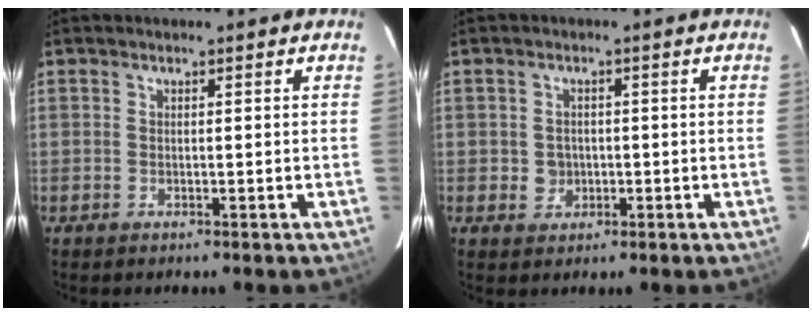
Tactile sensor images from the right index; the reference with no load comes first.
{"total": 3.0, "force": [-0.3, 2.9, 0.8], "torque": [-0.015, 0.006, 0.000]}